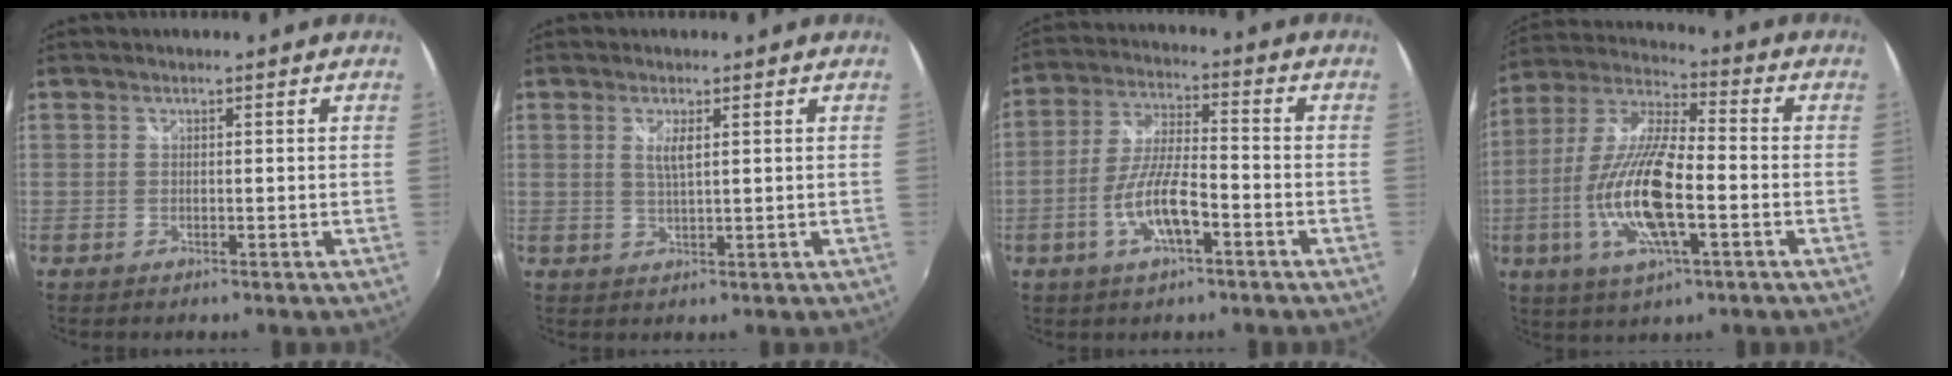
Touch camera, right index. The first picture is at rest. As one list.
[{"total": 2.7, "force": [0.9, 0.5, 2.5], "torque": [-0.046, -0.003, 0.015]}, {"total": 9.8, "force": [-4.3, 2.6, 8.5], "torque": [-0.175, -0.002, -0.077]}, {"total": 17.2, "force": [-4.5, 5.2, 15.8], "torque": [-0.324, -0.013, -0.088]}]